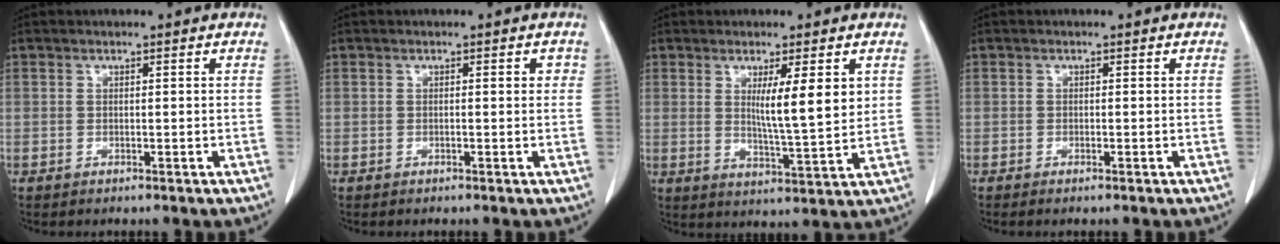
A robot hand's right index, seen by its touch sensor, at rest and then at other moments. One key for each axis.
{"total": 1.2, "fx": 0.3, "fy": 0.5, "fz": 1.0, "tx": -0.009, "ty": 0.003, "tz": 0.002}
{"total": 7.7, "fx": 2.3, "fy": 0.5, "fz": 7.3, "tx": -0.117, "ty": -0.018, "tz": 0.038}
{"total": 0.7, "fx": -0.5, "fy": 0.0, "fz": 0.5, "tx": -0.011, "ty": -0.001, "tz": -0.007}